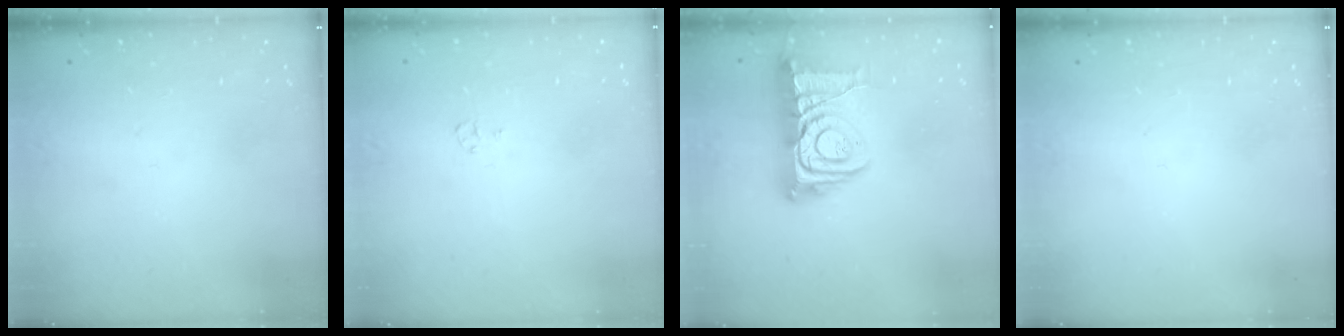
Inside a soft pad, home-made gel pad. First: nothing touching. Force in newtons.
{"total": 4.1, "press": 4.1, "slide": 0.4}
{"total": 13.5, "press": 13.4, "slide": 1.5}
{"total": 0.0}